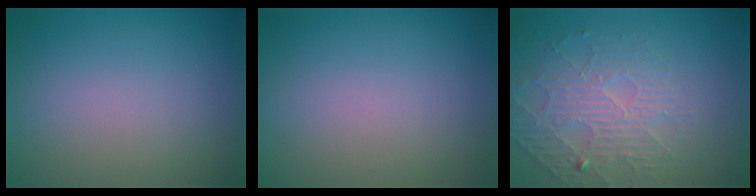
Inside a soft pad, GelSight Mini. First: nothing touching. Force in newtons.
{"total": 0.0}
{"total": 4.3, "press": 3.7, "slide": 2.2}